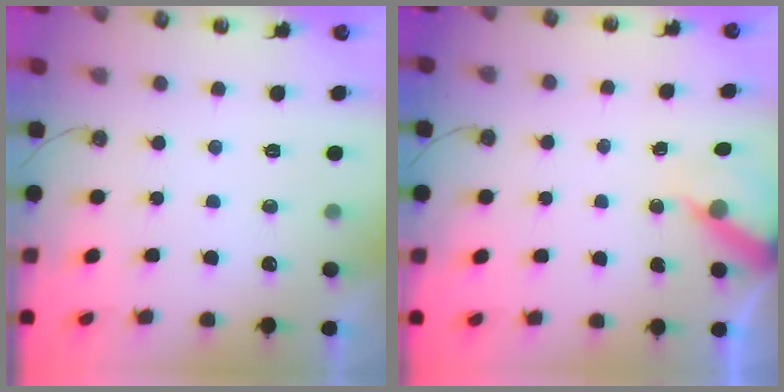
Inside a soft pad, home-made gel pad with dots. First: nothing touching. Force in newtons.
{"total": 7.0, "press": 7.0, "slide": 0.4}